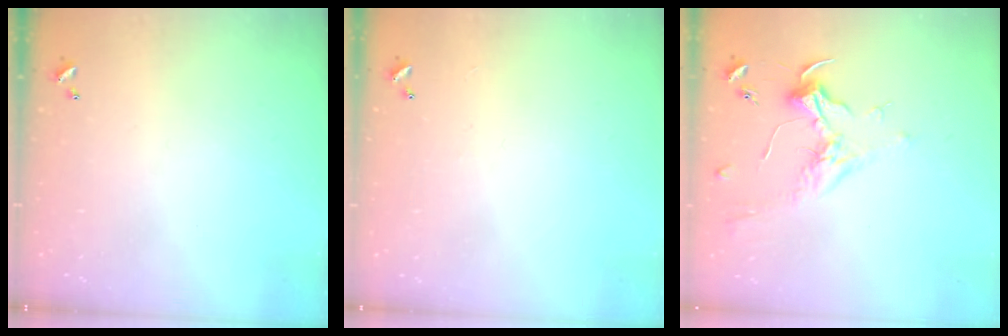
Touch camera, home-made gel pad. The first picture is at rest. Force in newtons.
{"total": 0.6, "press": 0.2, "slide": 0.6}
{"total": 1.8, "press": 1.7, "slide": 0.7}